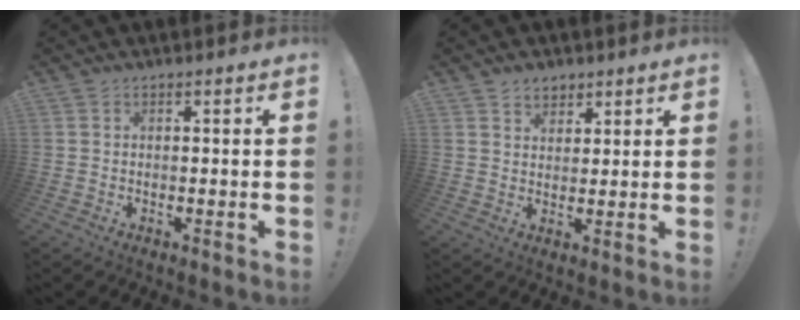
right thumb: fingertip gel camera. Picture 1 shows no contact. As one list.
[{"total": 4.2, "force": [3.1, 2.7, 0.8], "torque": [-0.002, -0.018, 0.054]}]